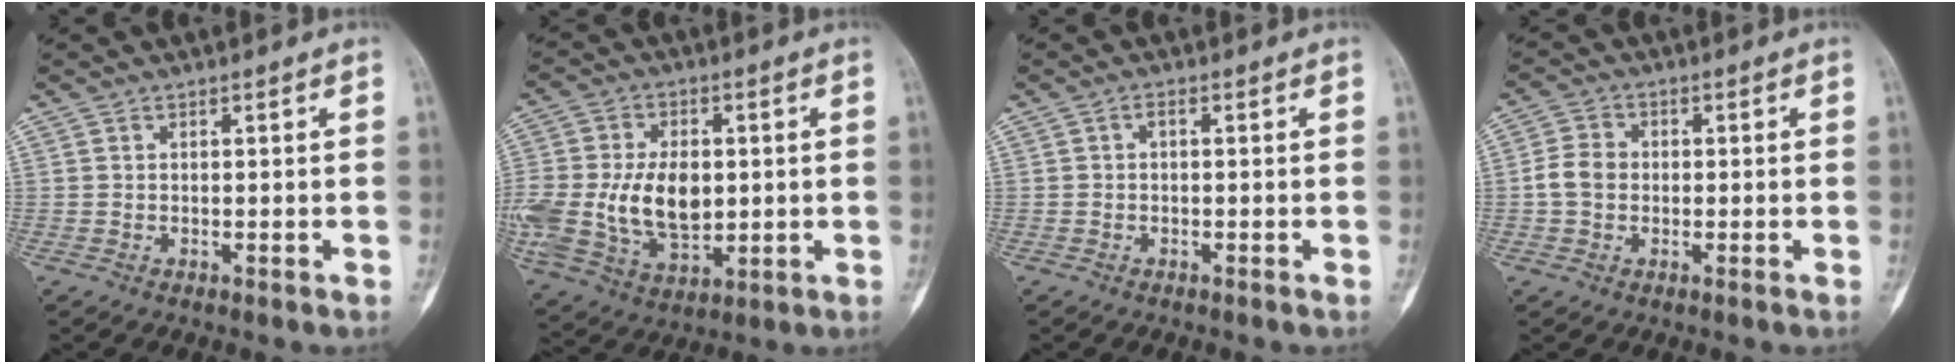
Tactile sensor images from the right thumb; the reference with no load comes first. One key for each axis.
{"total": 20.5, "fx": -0.1, "fy": 13.6, "fz": 15.3, "tx": -0.332, "ty": -0.008, "tz": 0.018}
{"total": 1.0, "fx": -0.2, "fy": 0.3, "fz": 1.0, "tx": -0.015, "ty": 0.006, "tz": -0.005}
{"total": 4.6, "fx": -0.5, "fy": 3.7, "fz": 2.8, "tx": -0.051, "ty": 0.013, "tz": -0.015}